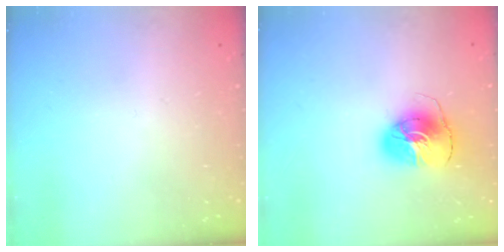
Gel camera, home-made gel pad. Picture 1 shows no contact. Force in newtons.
{"total": 9.0, "press": 9.0, "slide": 1.1}